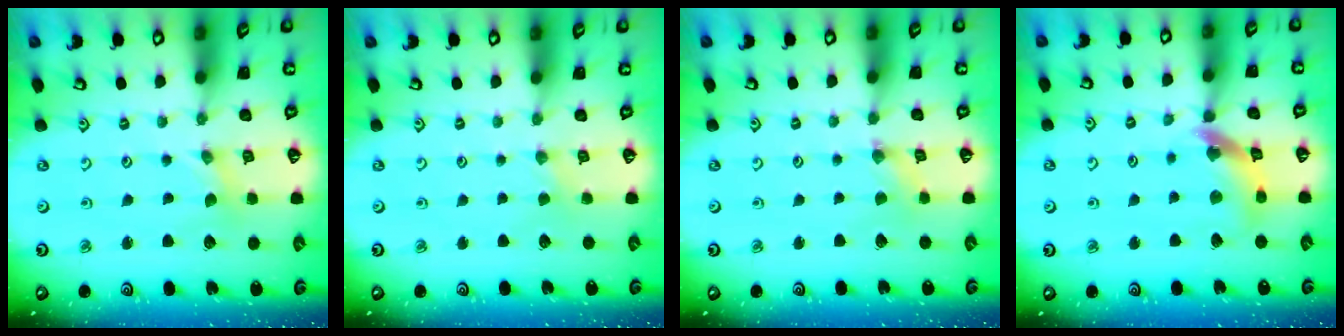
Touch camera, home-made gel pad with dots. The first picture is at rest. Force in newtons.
{"total": 0.5, "press": 0.5, "slide": 0.2}
{"total": 0.0}
{"total": 12.1, "press": 12.0, "slide": 1.4}